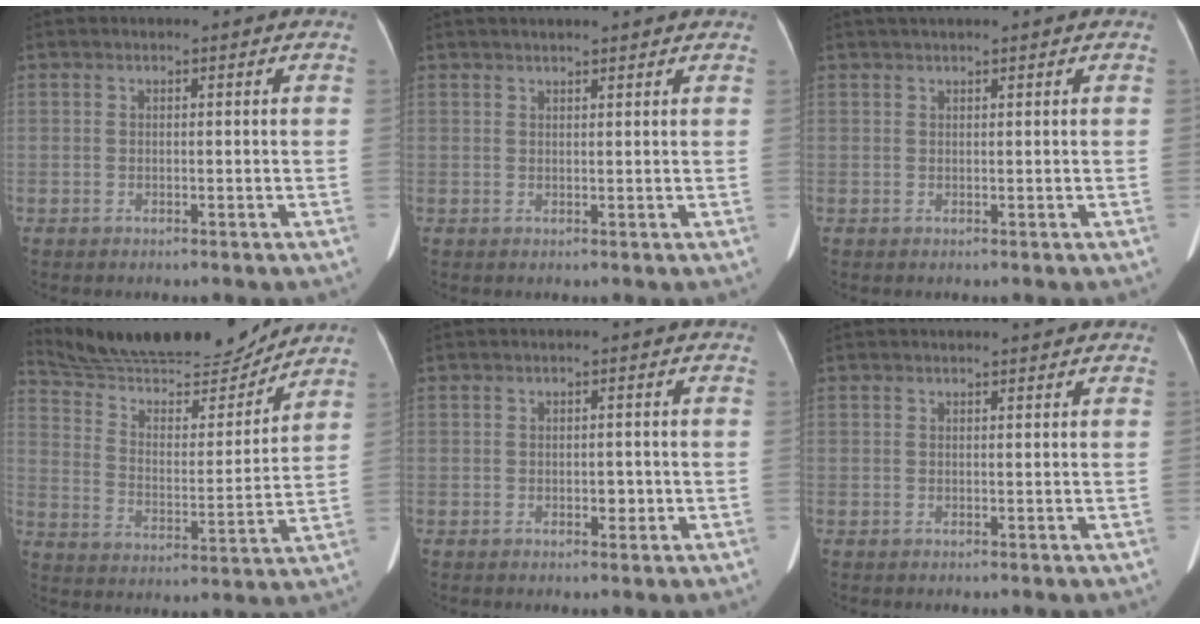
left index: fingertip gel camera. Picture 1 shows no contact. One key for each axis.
{"total": 6.4, "fx": 5.6, "fy": 0.6, "fz": 3.1, "tx": -0.044, "ty": 0.028, "tz": 0.071}
{"total": 2.7, "fx": 2.1, "fy": -0.1, "fz": 1.6, "tx": -0.019, "ty": 0.029, "tz": 0.037}
{"total": 19.5, "fx": 18.1, "fy": 2.4, "fz": 6.8, "tx": -0.118, "ty": -0.011, "tz": 0.285}
{"total": 1.6, "fx": -0.8, "fy": 0.9, "fz": 1.2, "tx": -0.017, "ty": -0.001, "tz": -0.009}
{"total": 1.1, "fx": 1.0, "fy": 0.0, "fz": 0.5, "tx": -0.009, "ty": 0.002, "tz": 0.016}